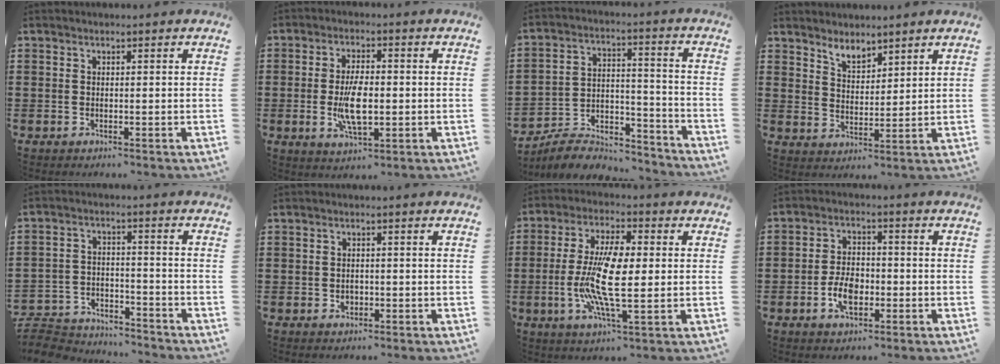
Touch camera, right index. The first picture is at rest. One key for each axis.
{"total": 7.3, "fx": -0.8, "fy": 3.1, "fz": 6.5, "tx": -0.142, "ty": -0.006, "tz": -0.020}
{"total": 6.7, "fx": -6.2, "fy": 2.1, "fz": 1.6, "tx": -0.036, "ty": 0.010, "tz": -0.121}
{"total": 3.8, "fx": 3.7, "fy": 0.8, "fz": 0.4, "tx": -0.020, "ty": -0.007, "tz": 0.070}
{"total": 5.3, "fx": -5.2, "fy": 0.7, "fz": 0.4, "tx": -0.022, "ty": 0.004, "tz": -0.109}
{"total": 1.3, "fx": -0.3, "fy": 1.0, "fz": 0.7, "tx": -0.016, "ty": 0.004, "tz": -0.007}
{"total": 11.1, "fx": -0.5, "fy": 3.7, "fz": 10.5, "tx": -0.227, "ty": -0.008, "tz": -0.015}
{"total": 5.6, "fx": -1.7, "fy": 3.4, "fz": 4.1, "tx": -0.087, "ty": 0.006, "tz": -0.033}